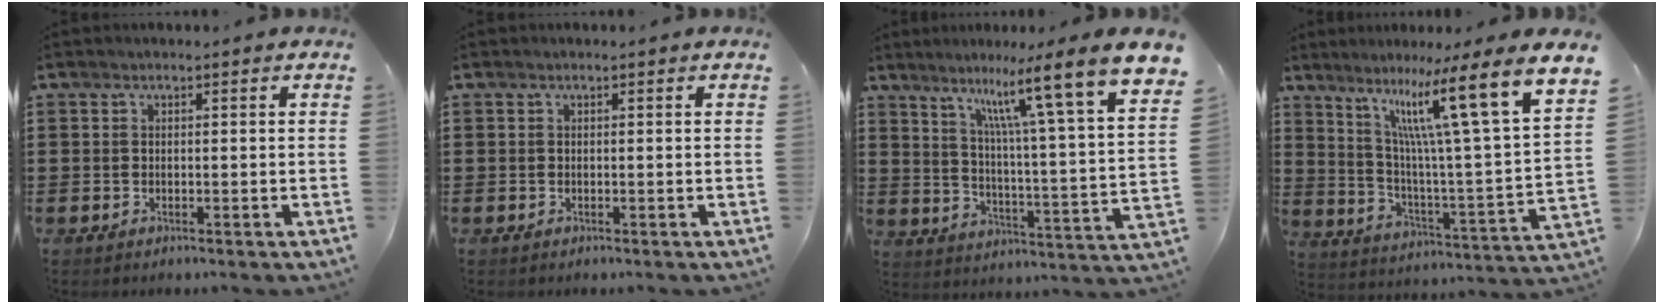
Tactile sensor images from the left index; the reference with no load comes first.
{"total": 0.0}
{"total": 11.6, "force": [8.1, -0.7, 8.2], "torque": [-0.147, -0.076, 0.115]}
{"total": 13.9, "force": [8.9, 0.2, 10.7], "torque": [-0.203, -0.073, 0.128]}